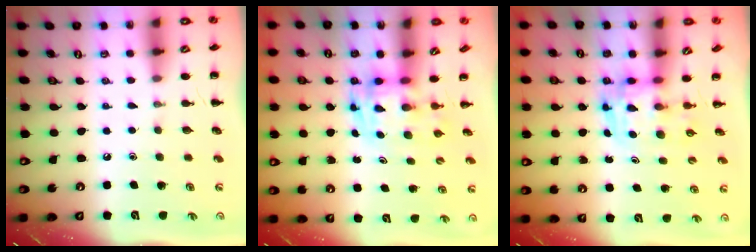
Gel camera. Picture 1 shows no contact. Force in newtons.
{"total": 3.6, "press": 3.5, "slide": 0.6}
{"total": 3.7, "press": 3.7, "slide": 0.6}